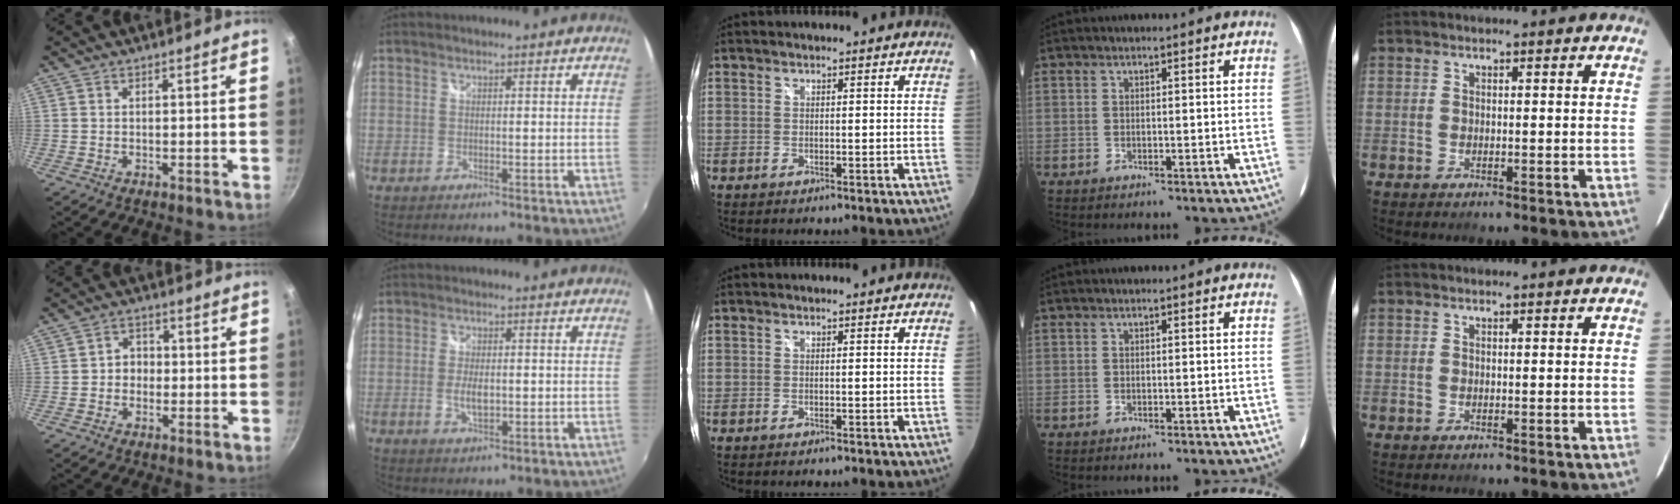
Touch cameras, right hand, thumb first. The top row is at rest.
{"thumb": {"total": 3.9, "force": [-0.4, 3.4, 1.8], "torque": [0.000, 0.008, -0.011]}, "index": {"total": 3.9, "force": [-0.5, 1.8, 3.4], "torque": [-0.066, -0.005, -0.009]}}